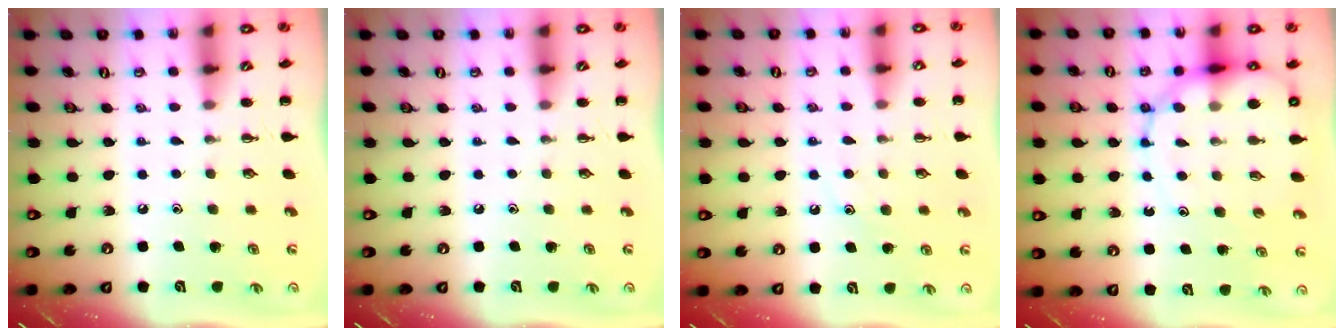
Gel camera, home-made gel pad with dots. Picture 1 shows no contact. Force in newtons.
{"total": 0.0}
{"total": 9.1, "press": 9.0, "slide": 1.4}
{"total": 13.8, "press": 13.3, "slide": 3.9}